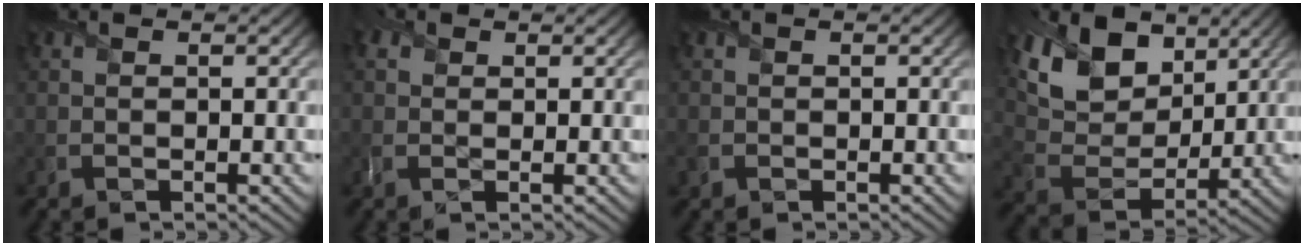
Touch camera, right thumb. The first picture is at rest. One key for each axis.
{"total": 1.6, "fx": 0.7, "fy": 1.4, "fz": 0.6, "tx": -0.019, "ty": 0.002, "tz": 0.012}
{"total": 1.0, "fx": -0.3, "fy": 0.9, "fz": 0.2, "tx": -0.007, "ty": -0.005, "tz": -0.010}
{"total": 11.6, "fx": 6.3, "fy": 7.3, "fz": 6.5, "tx": -0.156, "ty": 0.004, "tz": 0.113}